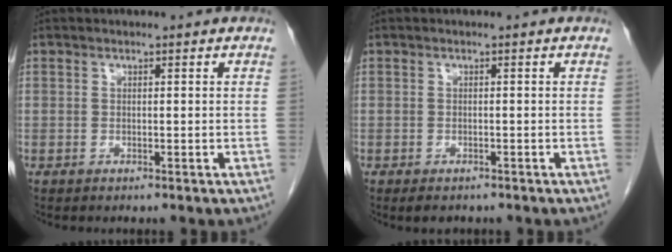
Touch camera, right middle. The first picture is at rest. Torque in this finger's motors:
{"motor_torque": [0.01, -0.01, 0.00, 0.00]}